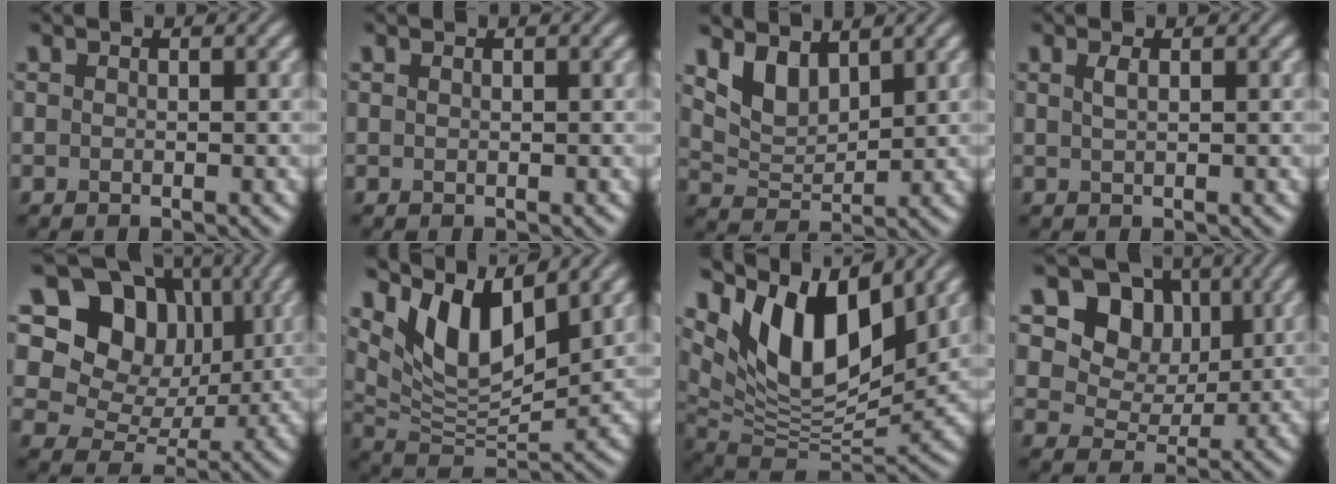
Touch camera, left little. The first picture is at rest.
{"total": 0.0}
{"total": 3.7, "force": [2.5, 1.8, 2.0], "torque": [-0.048, -0.012, 0.050]}
{"total": 1.0, "force": [0.5, 0.3, 0.8], "torque": [-0.017, 0.003, 0.009]}
{"total": 11.4, "force": [4.7, 8.6, 5.8], "torque": [-0.108, 0.026, 0.067]}
{"total": 8.2, "force": [4.7, 3.1, 6.0], "torque": [-0.114, -0.011, 0.090]}
{"total": 11.7, "force": [6.2, 5.1, 8.6], "torque": [-0.149, -0.002, 0.112]}
{"total": 9.3, "force": [4.1, 7.2, 4.3], "torque": [-0.087, -0.005, 0.077]}